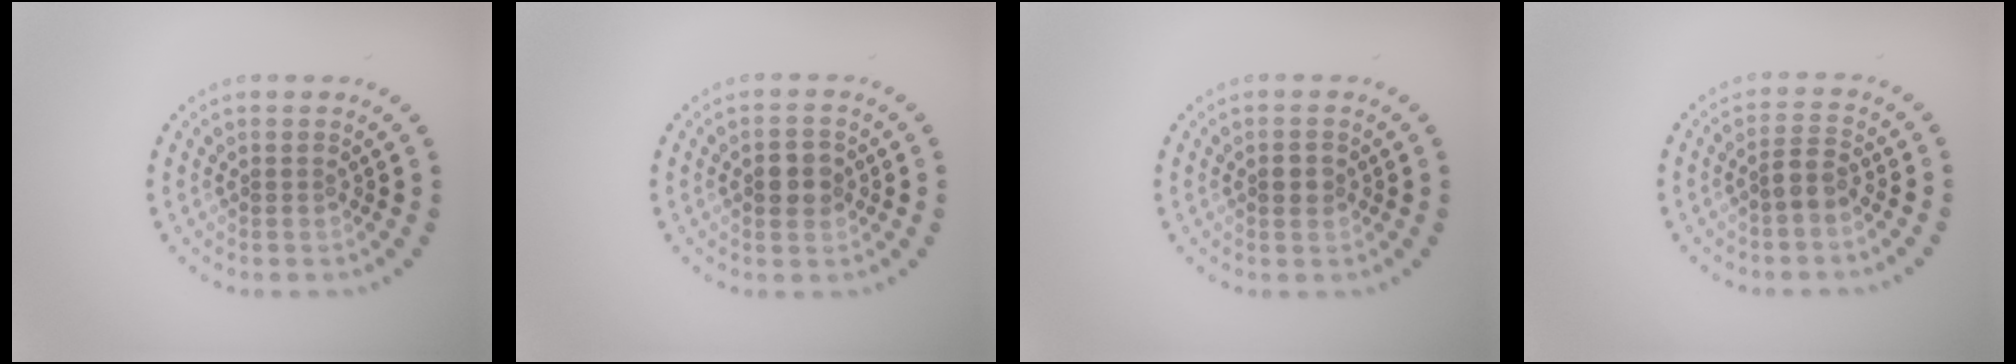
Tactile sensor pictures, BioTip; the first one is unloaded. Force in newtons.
{"total": 2.6, "press": 2.6, "slide": 0.2}
{"total": 1.8, "press": 1.8, "slide": 0.0}
{"total": 2.0, "press": 1.8, "slide": 0.9}